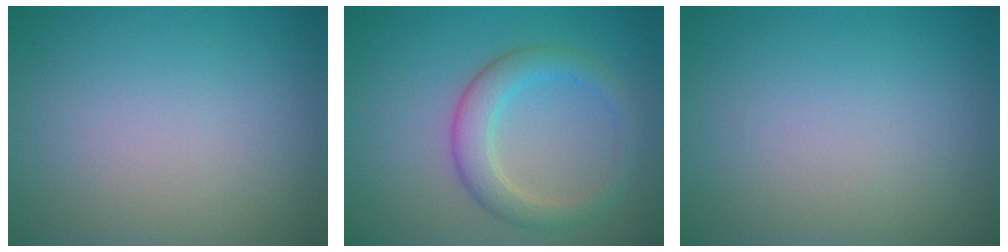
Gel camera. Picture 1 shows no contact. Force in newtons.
{"total": 3.4, "press": 3.4, "slide": 0.0}
{"total": 0.0}